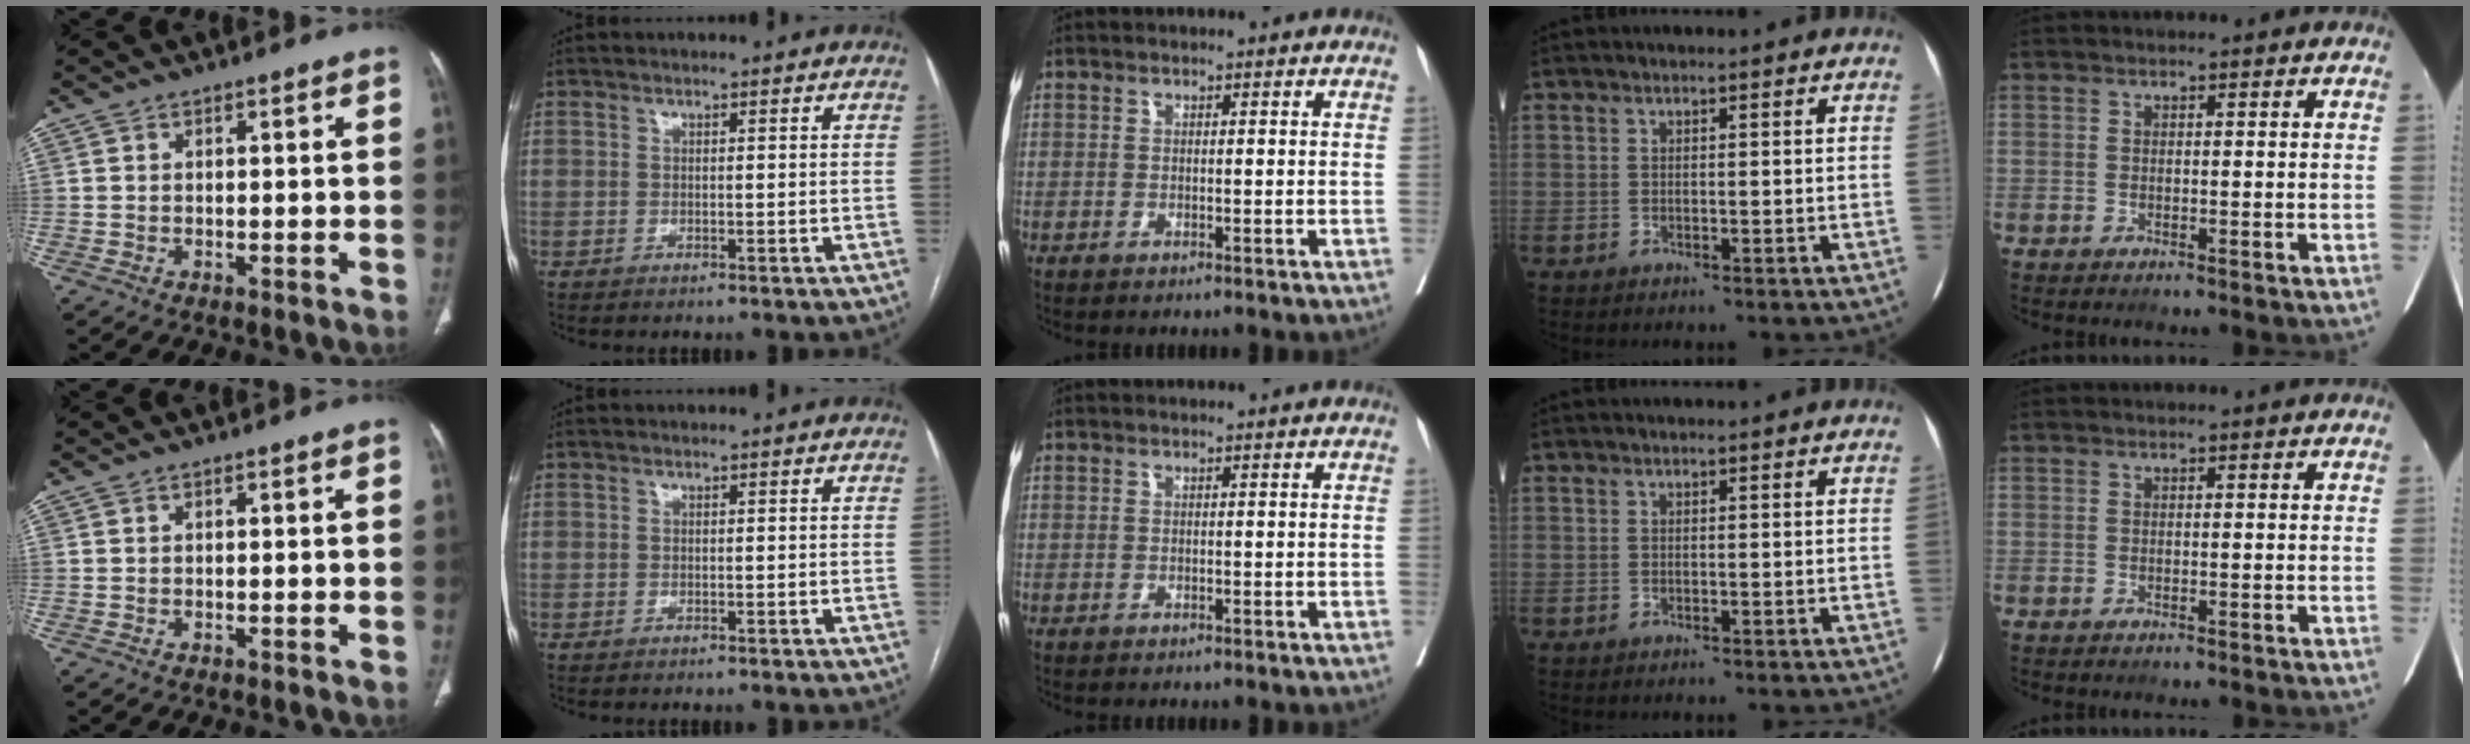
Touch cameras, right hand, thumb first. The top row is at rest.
{}